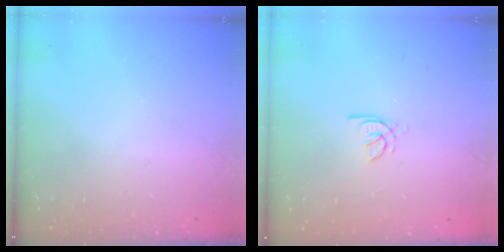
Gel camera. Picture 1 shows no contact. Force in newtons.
{"total": 1.4, "press": 1.3, "slide": 0.4}